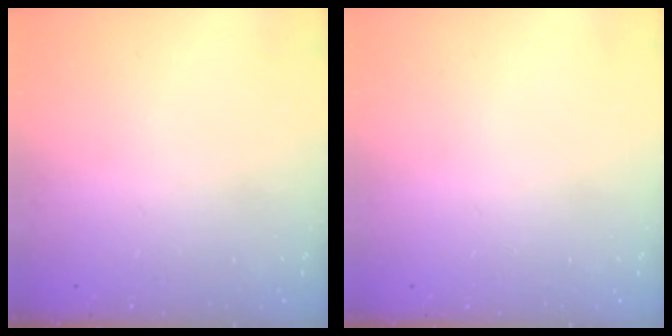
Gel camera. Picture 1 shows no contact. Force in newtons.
{"total": 0.0}